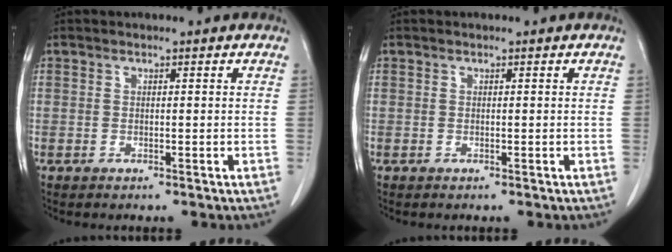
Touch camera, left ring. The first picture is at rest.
{"total": 0.0}